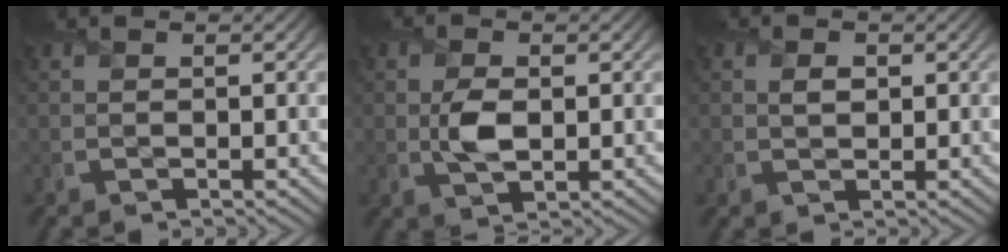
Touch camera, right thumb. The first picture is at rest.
{"total": 3.5, "force": [0.0, 2.0, 2.9], "torque": [-0.070, -0.002, -0.001]}
{"total": 1.4, "force": [0.4, 0.8, 1.0], "torque": [-0.024, 0.001, 0.004]}